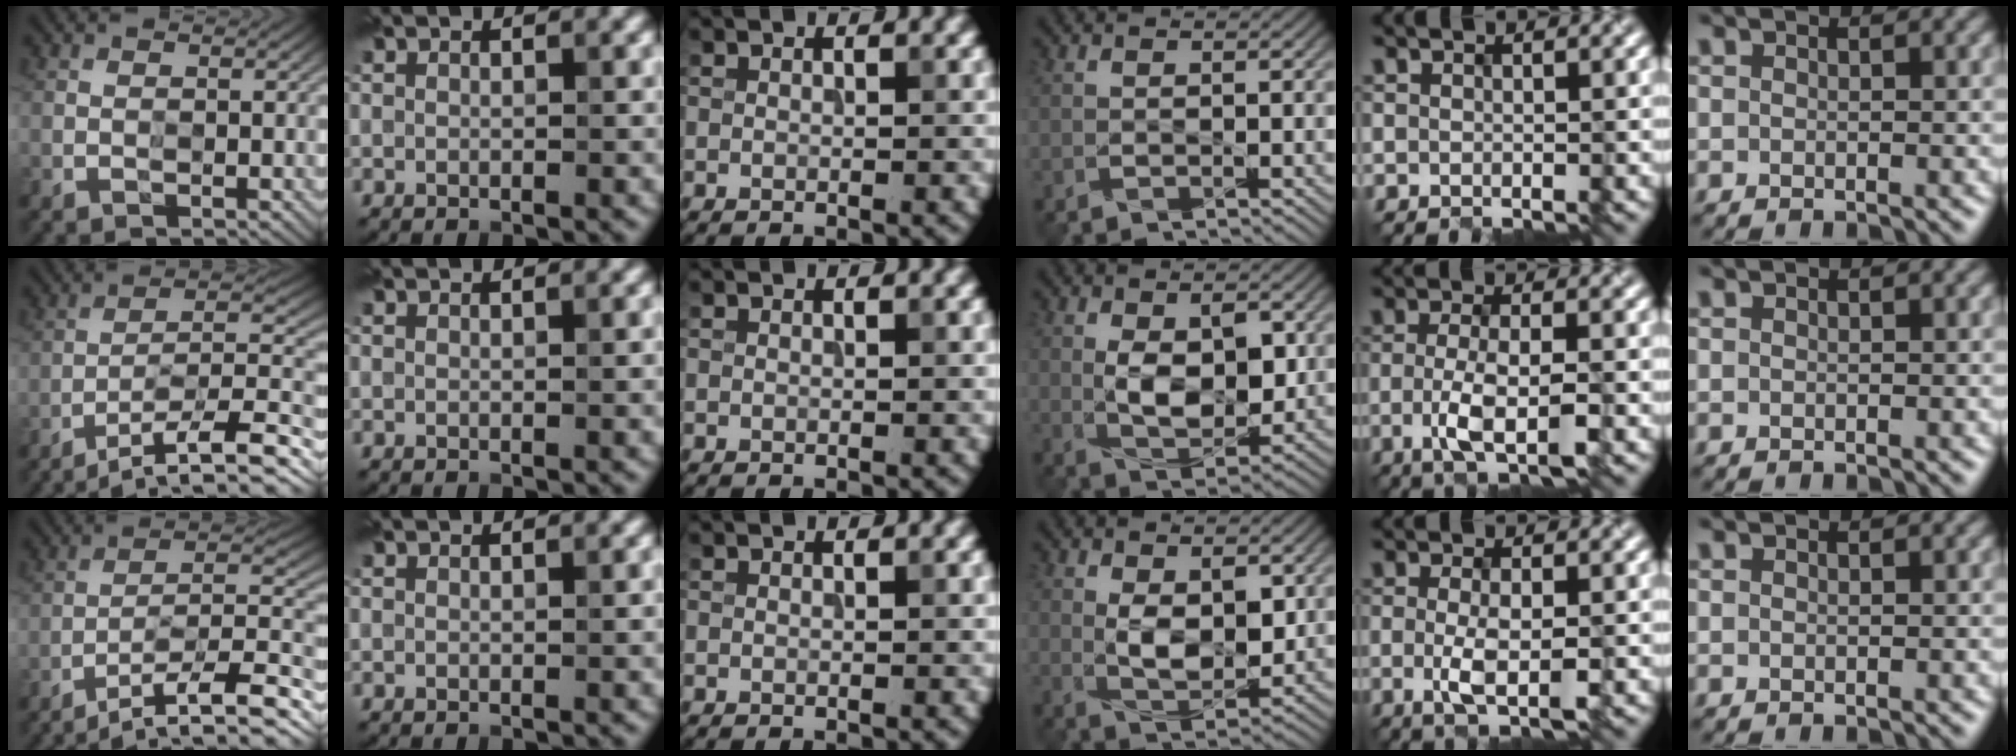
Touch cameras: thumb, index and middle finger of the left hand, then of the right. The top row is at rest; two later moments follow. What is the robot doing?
{"motion": "insert", "object": "key"}